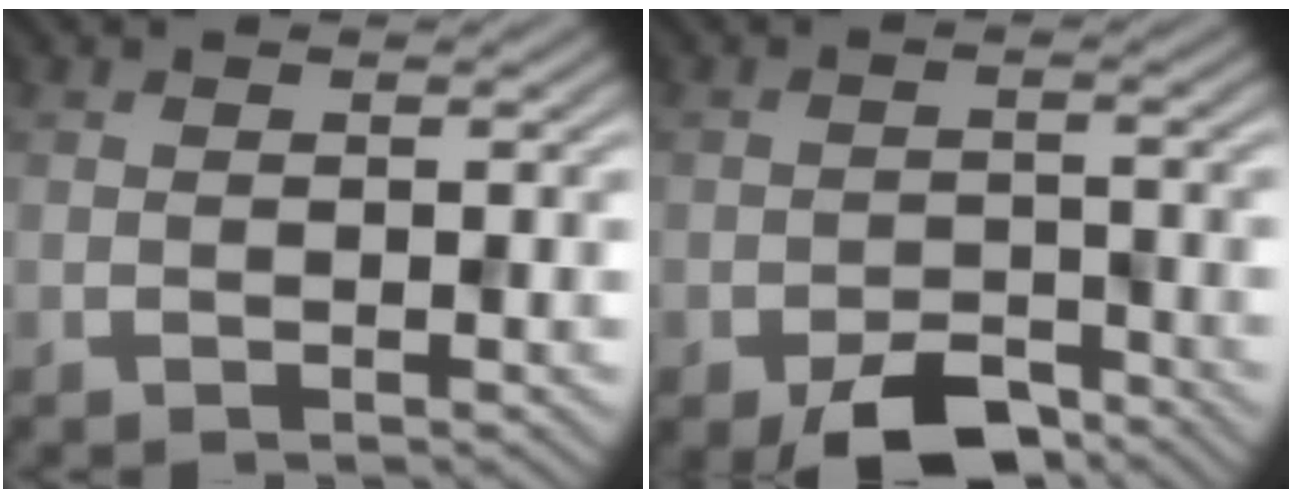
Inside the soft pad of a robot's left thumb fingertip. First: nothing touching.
{"total": 4.9, "force": [-3.8, 2.2, 2.3], "torque": [-0.031, 0.000, -0.066]}